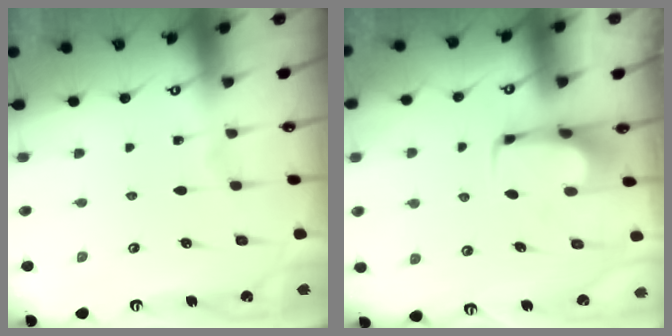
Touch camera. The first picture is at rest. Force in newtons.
{"total": 1.6, "press": 1.5, "slide": 0.4}